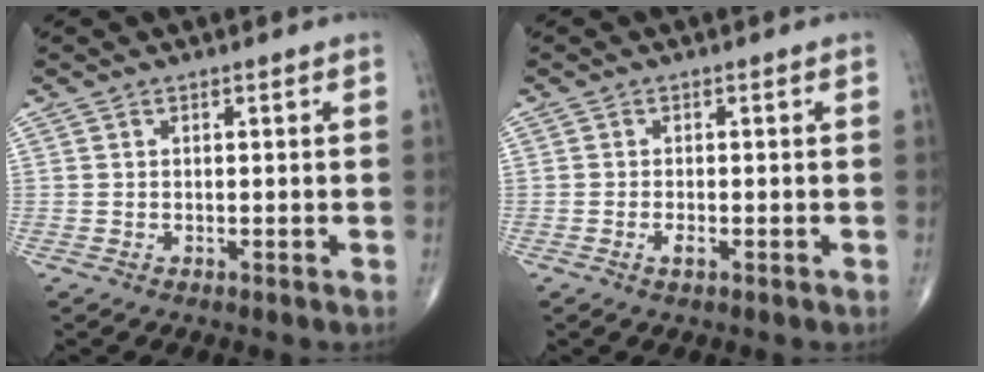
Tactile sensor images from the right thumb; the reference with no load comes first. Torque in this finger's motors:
{"motor_torque": [-0.18, -0.04, -0.36, -0.15, 0.07]}